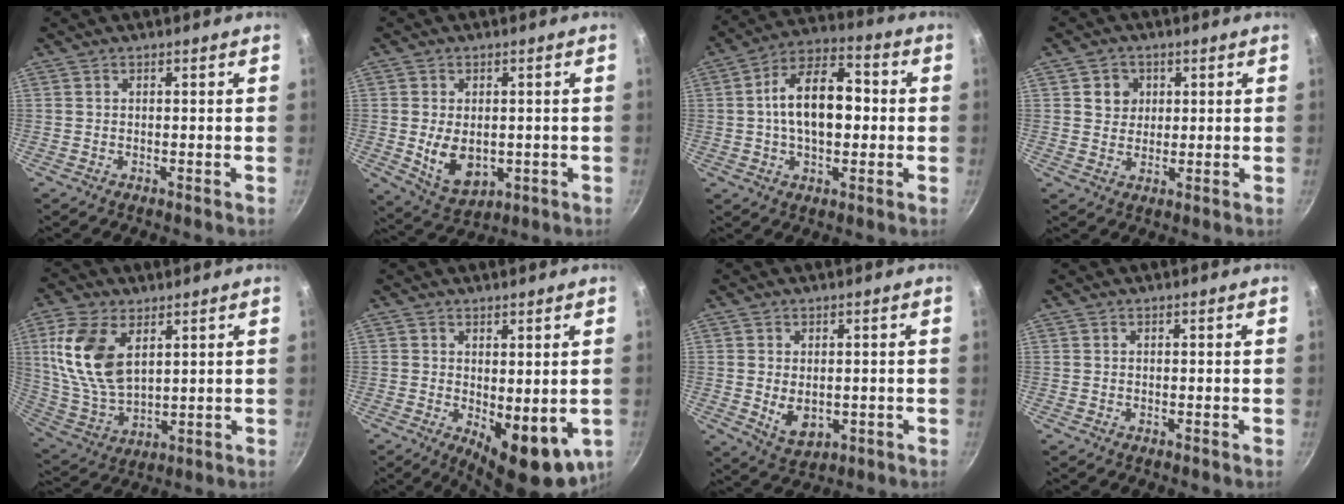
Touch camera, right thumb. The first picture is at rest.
{"total": 8.7, "force": [-0.5, 6.0, 6.3], "torque": [-0.096, -0.012, 0.011]}
{"total": 14.9, "force": [0.4, 8.7, 12.1], "torque": [-0.166, 0.034, -0.007]}
{"total": 4.6, "force": [1.4, 4.2, 1.3], "torque": [0.006, -0.002, 0.021]}
{"total": 15.3, "force": [5.2, 8.7, 11.4], "torque": [-0.218, -0.019, 0.114]}
{"total": 9.9, "force": [-0.7, 4.7, 8.7], "torque": [-0.095, -0.012, 0.002]}
{"total": 5.9, "force": [-0.2, 4.1, 4.2], "torque": [-0.063, -0.012, 0.008]}
{"total": 0.0}